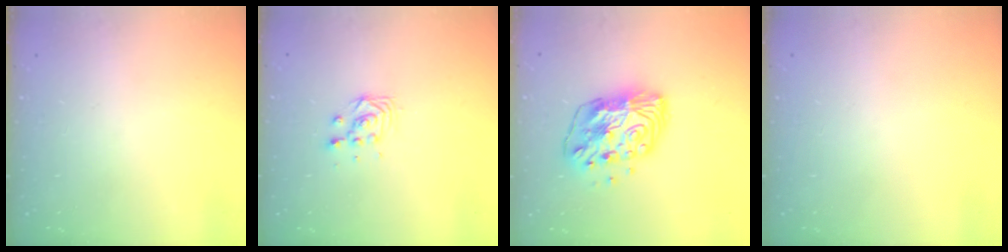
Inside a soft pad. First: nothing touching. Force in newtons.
{"total": 5.3, "press": 5.2, "slide": 0.2}
{"total": 12.2, "press": 12.1, "slide": 1.1}
{"total": 0.0}